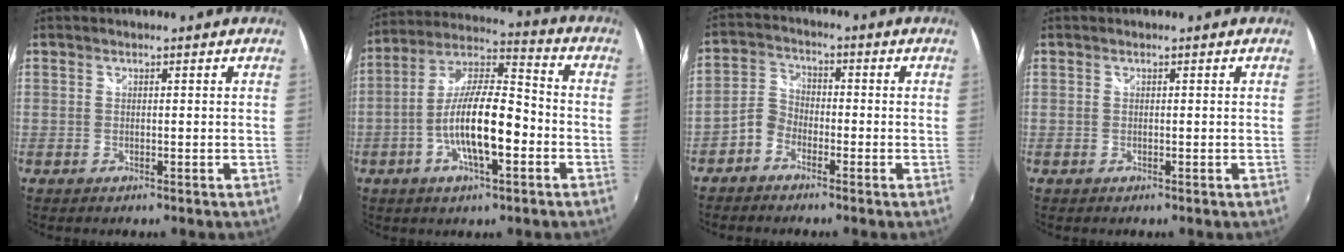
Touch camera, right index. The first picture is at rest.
{"total": 14.4, "force": [-4.2, 4.1, 13.1], "torque": [-0.252, 0.003, -0.077]}
{"total": 4.4, "force": [-2.9, 3.0, 1.4], "torque": [-0.028, 0.017, -0.063]}
{"total": 0.0}